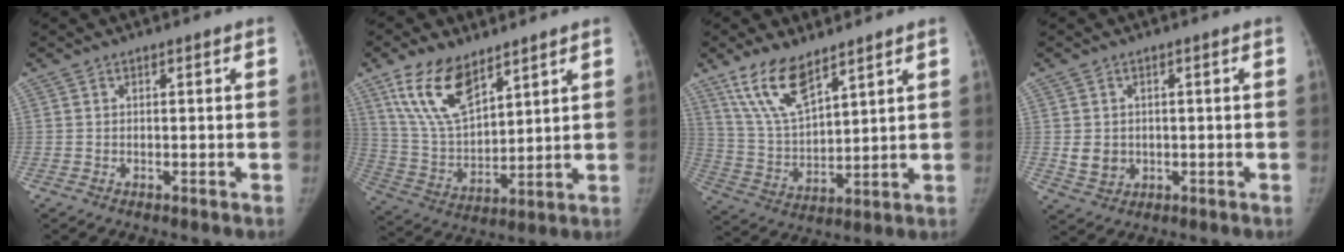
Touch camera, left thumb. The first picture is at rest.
{"total": 14.6, "force": [9.1, 6.7, 9.3], "torque": [-0.154, -0.039, 0.186]}
{"total": 12.2, "force": [8.3, 4.5, 7.7], "torque": [-0.135, -0.038, 0.175]}
{"total": 4.2, "force": [0.0, 3.7, 2.1], "torque": [-0.021, -0.002, 0.012]}